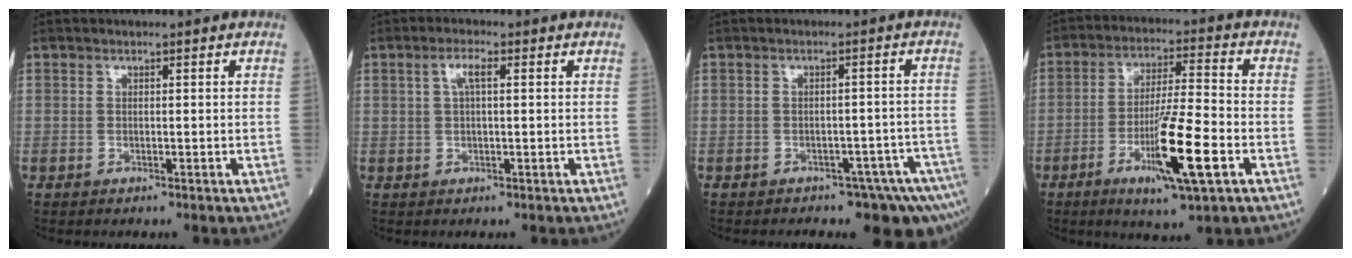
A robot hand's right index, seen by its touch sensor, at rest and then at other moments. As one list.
[{"total": 2.9, "force": [0.8, 0.7, 2.7], "torque": [-0.059, 0.013, 0.017]}, {"total": 9.1, "force": [-7.2, 3.5, 4.3], "torque": [-0.031, 0.011, -0.087]}, {"total": 12.3, "force": [-4.7, 0.5, 11.4], "torque": [-0.204, -0.020, -0.082]}]